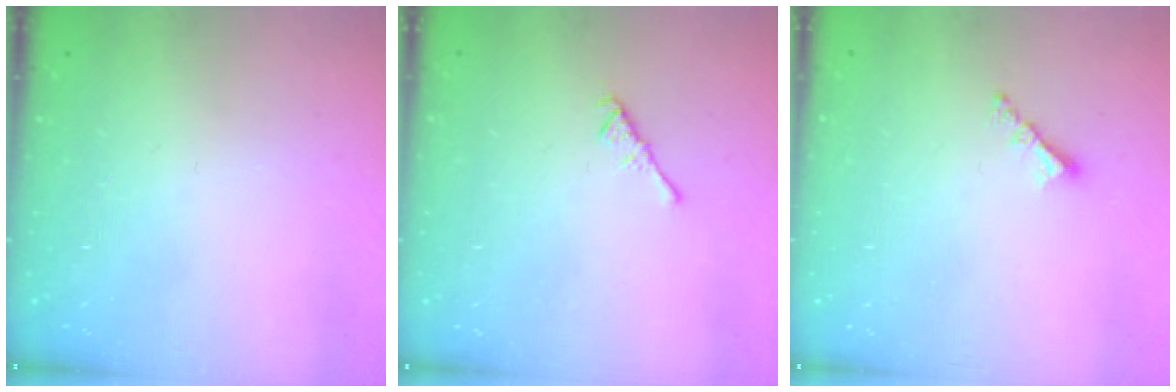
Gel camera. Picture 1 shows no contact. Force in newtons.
{"total": 2.4, "press": 2.3, "slide": 0.6}
{"total": 2.9, "press": 2.9, "slide": 0.5}